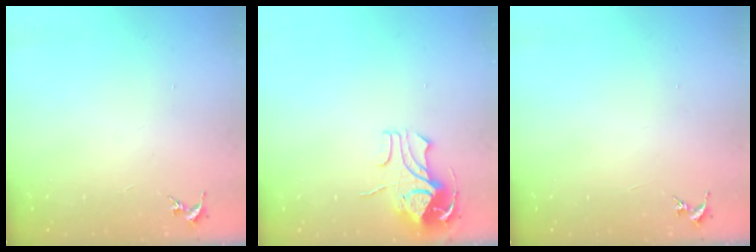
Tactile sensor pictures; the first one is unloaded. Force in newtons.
{"total": 8.5, "press": 8.4, "slide": 0.8}
{"total": 0.0}